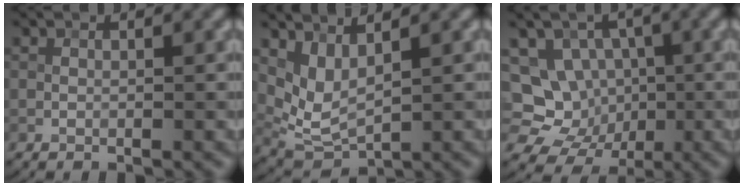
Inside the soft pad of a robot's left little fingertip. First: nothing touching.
{"total": 3.3, "force": [1.7, 1.5, 2.4], "torque": [-0.060, -0.016, 0.044]}
{"total": 8.3, "force": [-1.5, 7.6, 2.9], "torque": [-0.035, 0.023, -0.048]}